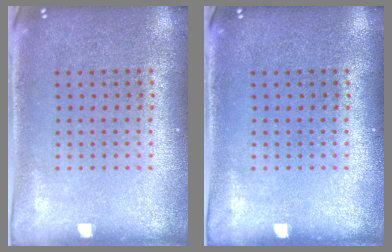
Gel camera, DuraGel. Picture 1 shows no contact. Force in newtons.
{"total": 0.0}